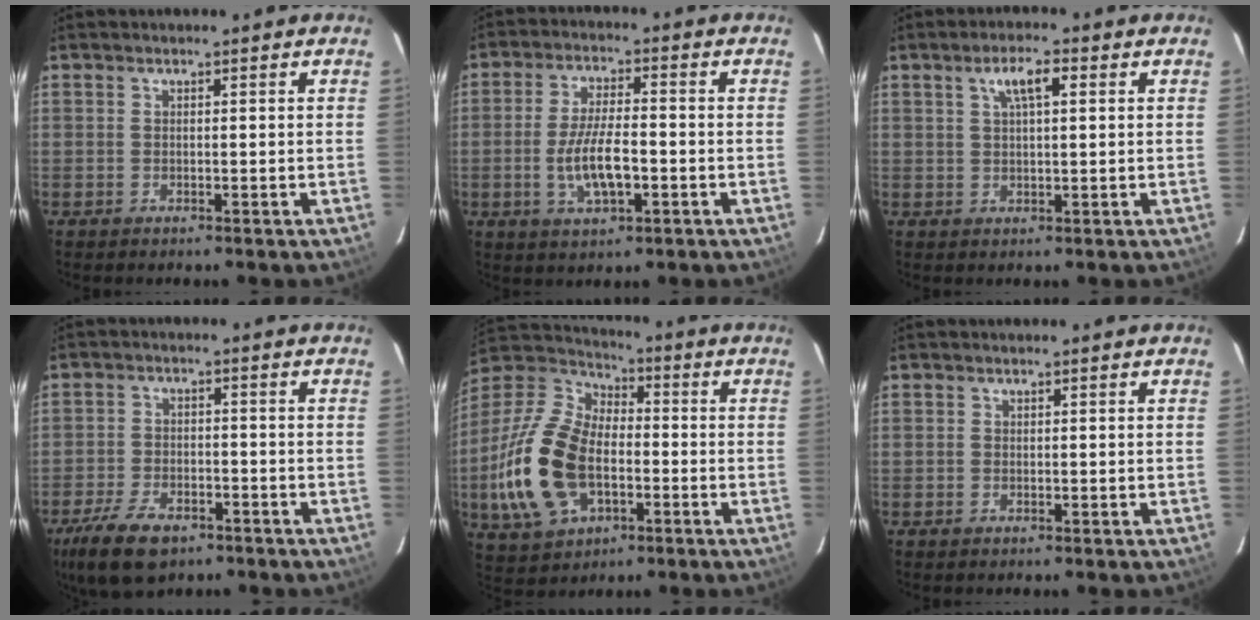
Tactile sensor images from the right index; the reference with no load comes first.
{"total": 8.9, "force": [-2.4, 3.1, 8.0], "torque": [-0.159, -0.004, -0.041]}
{"total": 4.6, "force": [1.9, 1.3, 4.0], "torque": [-0.073, 0.010, 0.034]}
{"total": 11.5, "force": [-7.5, 5.7, 6.5], "torque": [-0.161, -0.018, -0.133]}
{"total": 21.0, "force": [-5.2, 13.1, 15.6], "torque": [-0.366, 0.001, -0.088]}
{"total": 0.0}